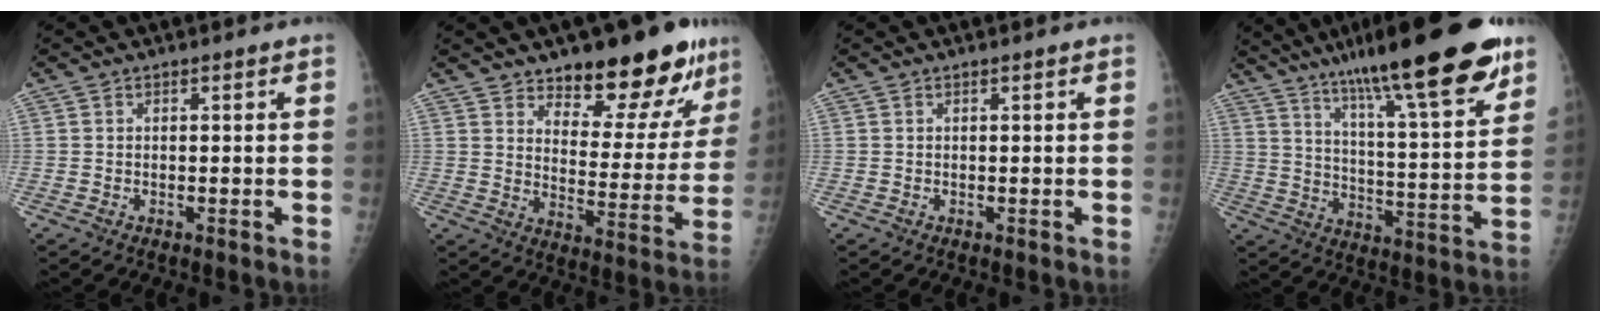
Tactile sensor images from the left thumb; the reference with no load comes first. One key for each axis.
{"total": 17.9, "fx": 13.1, "fy": 6.9, "fz": 10.0, "tx": -0.081, "ty": -0.096, "tz": 0.187}
{"total": 0.0}
{"total": 25.3, "fx": 16.6, "fy": 4.5, "fz": 18.6, "tx": -0.271, "ty": -0.049, "tz": 0.260}